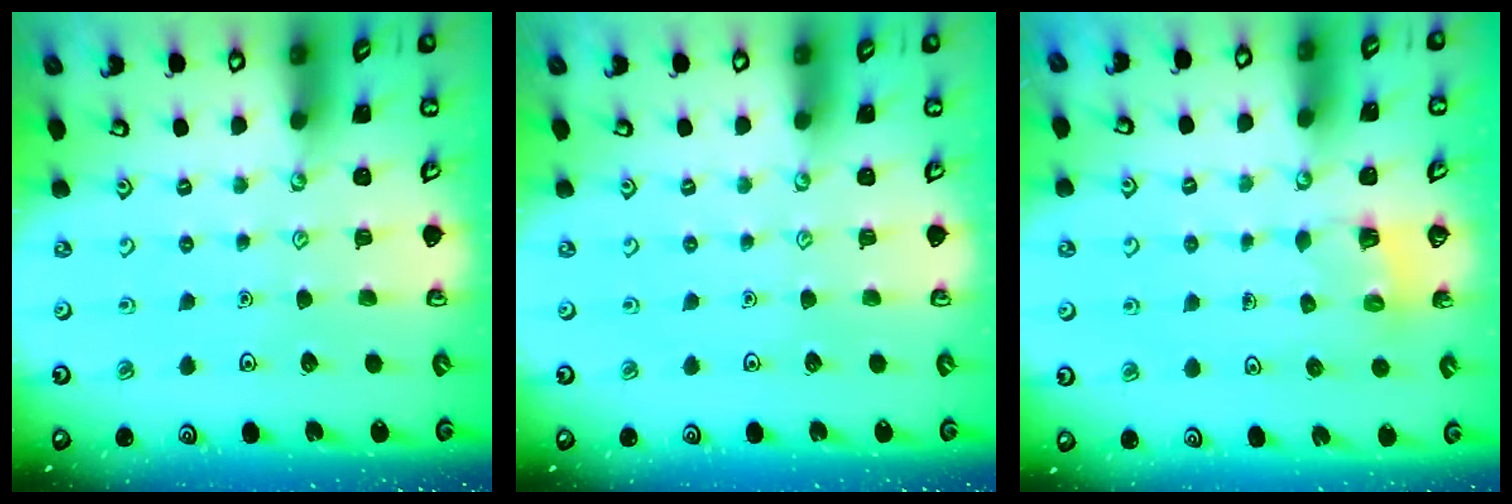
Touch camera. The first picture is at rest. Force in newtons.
{"total": 0.0}
{"total": 2.6, "press": 2.6, "slide": 0.3}